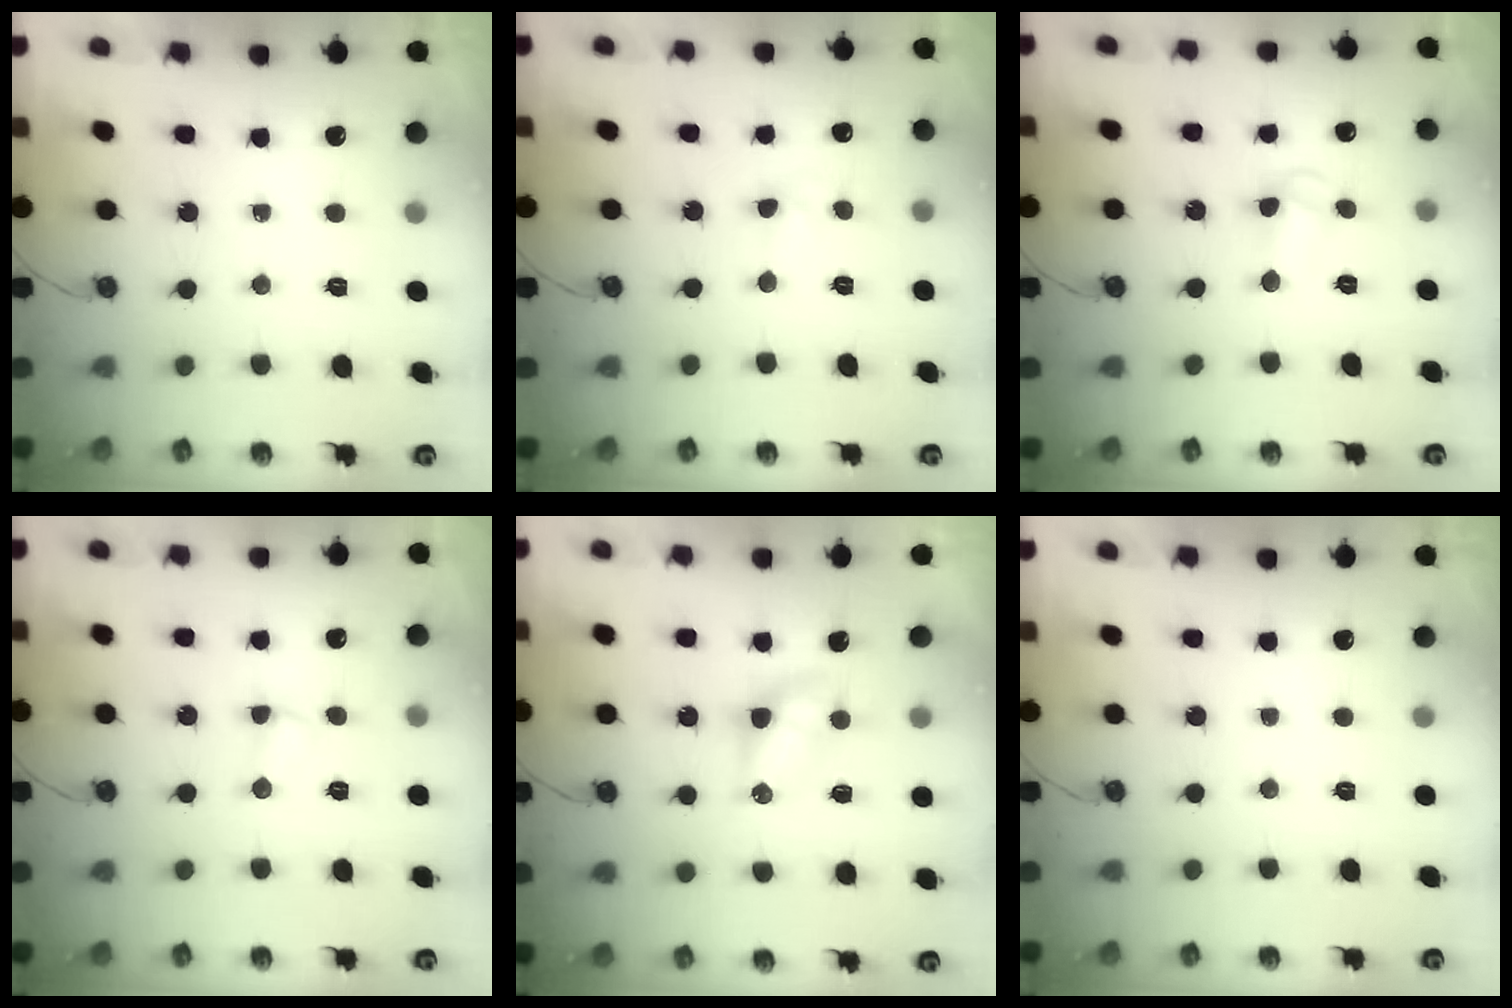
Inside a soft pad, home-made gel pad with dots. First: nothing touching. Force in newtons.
{"total": 4.6, "press": 4.6, "slide": 0.7}
{"total": 4.1, "press": 4.0, "slide": 0.8}
{"total": 3.7, "press": 3.7, "slide": 0.6}
{"total": 6.0, "press": 5.9, "slide": 0.6}
{"total": 0.0}